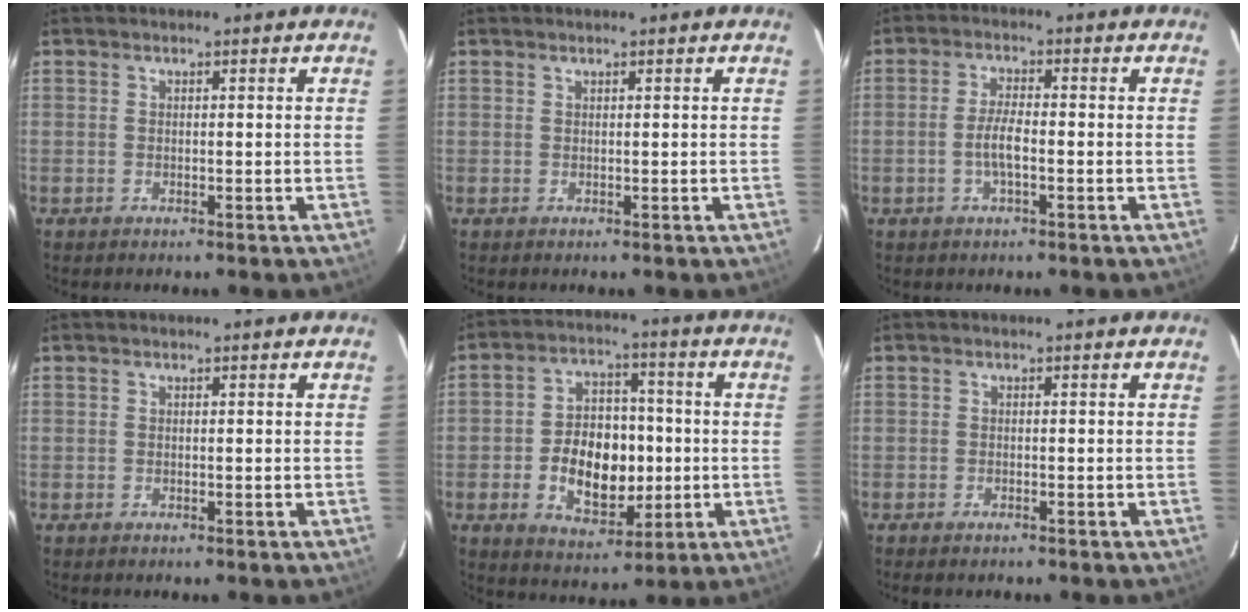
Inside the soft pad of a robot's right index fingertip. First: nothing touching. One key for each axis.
{"total": 0.0}
{"total": 3.9, "fx": -1.1, "fy": 0.8, "fz": 3.6, "tx": -0.074, "ty": 0.004, "tz": -0.021}
{"total": 0.0}
{"total": 12.9, "fx": -2.2, "fy": 8.7, "fz": 9.3, "tx": -0.181, "ty": 0.018, "tz": -0.020}
{"total": 1.3, "fx": -1.1, "fy": 0.3, "fz": 0.6, "tx": -0.016, "ty": -0.003, "tz": -0.021}